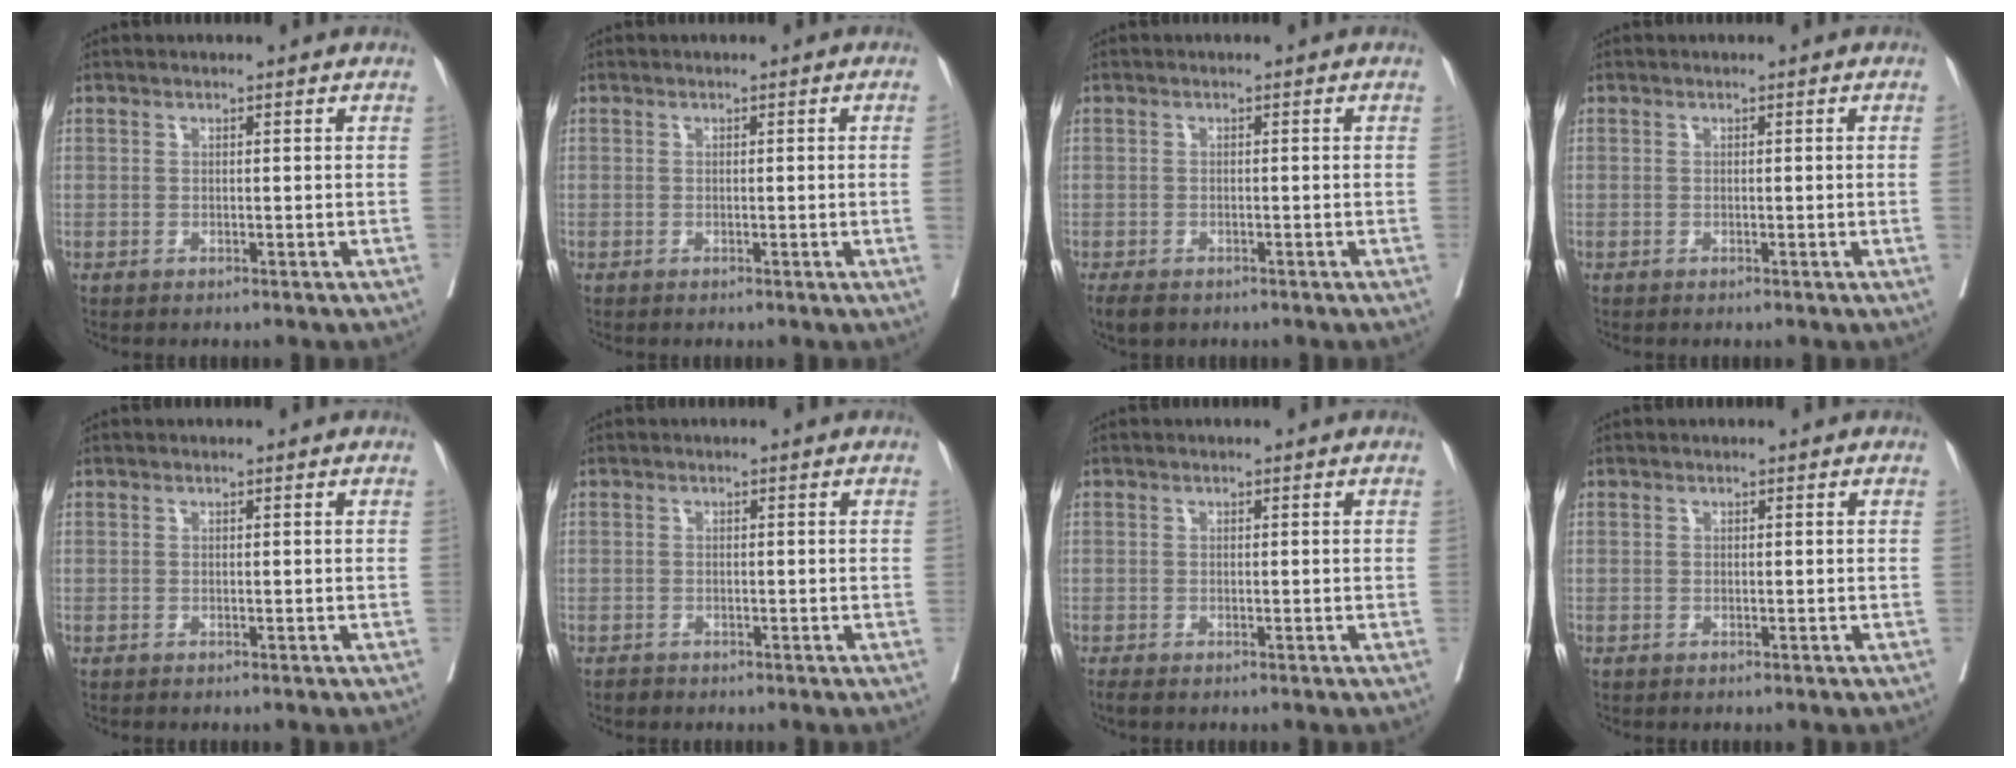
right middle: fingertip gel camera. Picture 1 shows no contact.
{"total": 1.6, "force": [-0.2, -0.6, 1.5], "torque": [-0.019, 0.001, 0.001]}
{"total": 4.2, "force": [-3.0, 2.1, 2.0], "torque": [-0.032, -0.008, -0.048]}
{"total": 1.1, "force": [-0.1, -0.5, 1.0], "torque": [-0.008, 0.001, -0.001]}
{"total": 0.0}
{"total": 0.9, "force": [-0.8, 0.5, 0.2], "torque": [-0.006, -0.001, -0.014]}
{"total": 1.1, "force": [-0.9, 0.3, 0.6], "torque": [-0.015, -0.006, -0.019]}
{"total": 0.0}